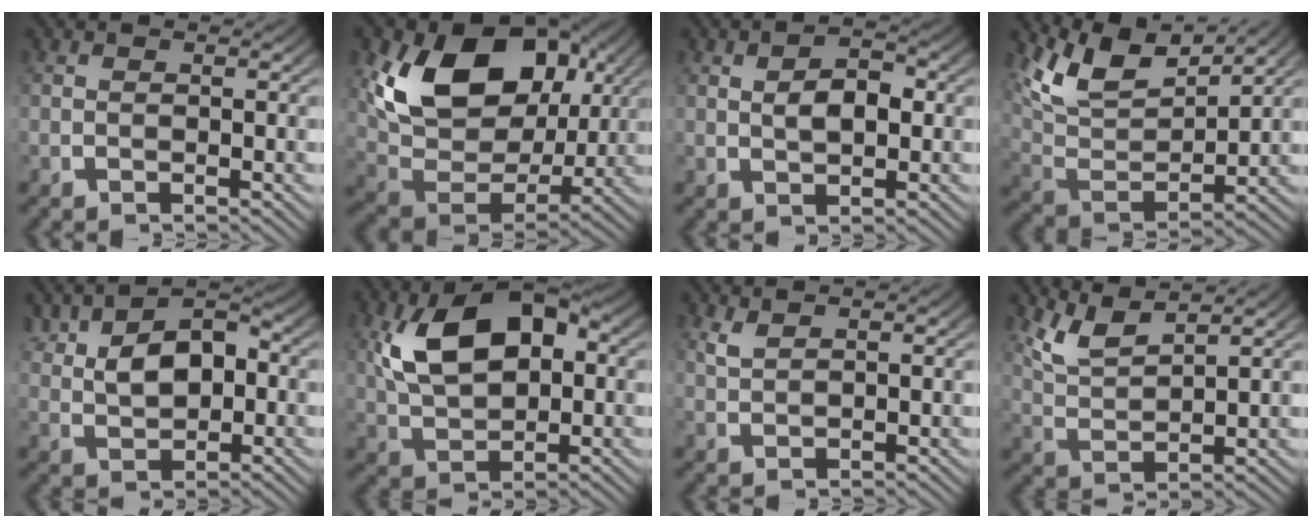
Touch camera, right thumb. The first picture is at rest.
{"total": 14.8, "force": [2.8, 9.8, 10.8], "torque": [-0.225, -0.025, 0.053]}
{"total": 3.2, "force": [0.4, 1.9, 2.6], "torque": [-0.047, -0.007, 0.016]}
{"total": 9.6, "force": [3.7, 5.7, 6.8], "torque": [-0.152, -0.013, 0.069]}
{"total": 5.6, "force": [1.2, 3.6, 4.1], "torque": [-0.074, -0.013, 0.037]}
{"total": 10.5, "force": [1.7, 6.6, 8.0], "torque": [-0.167, -0.020, 0.048]}
{"total": 1.8, "force": [1.5, 0.3, 0.8], "torque": [-0.020, 0.001, 0.038]}
{"total": 5.3, "force": [3.5, 2.3, 3.3], "torque": [-0.074, -0.005, 0.078]}